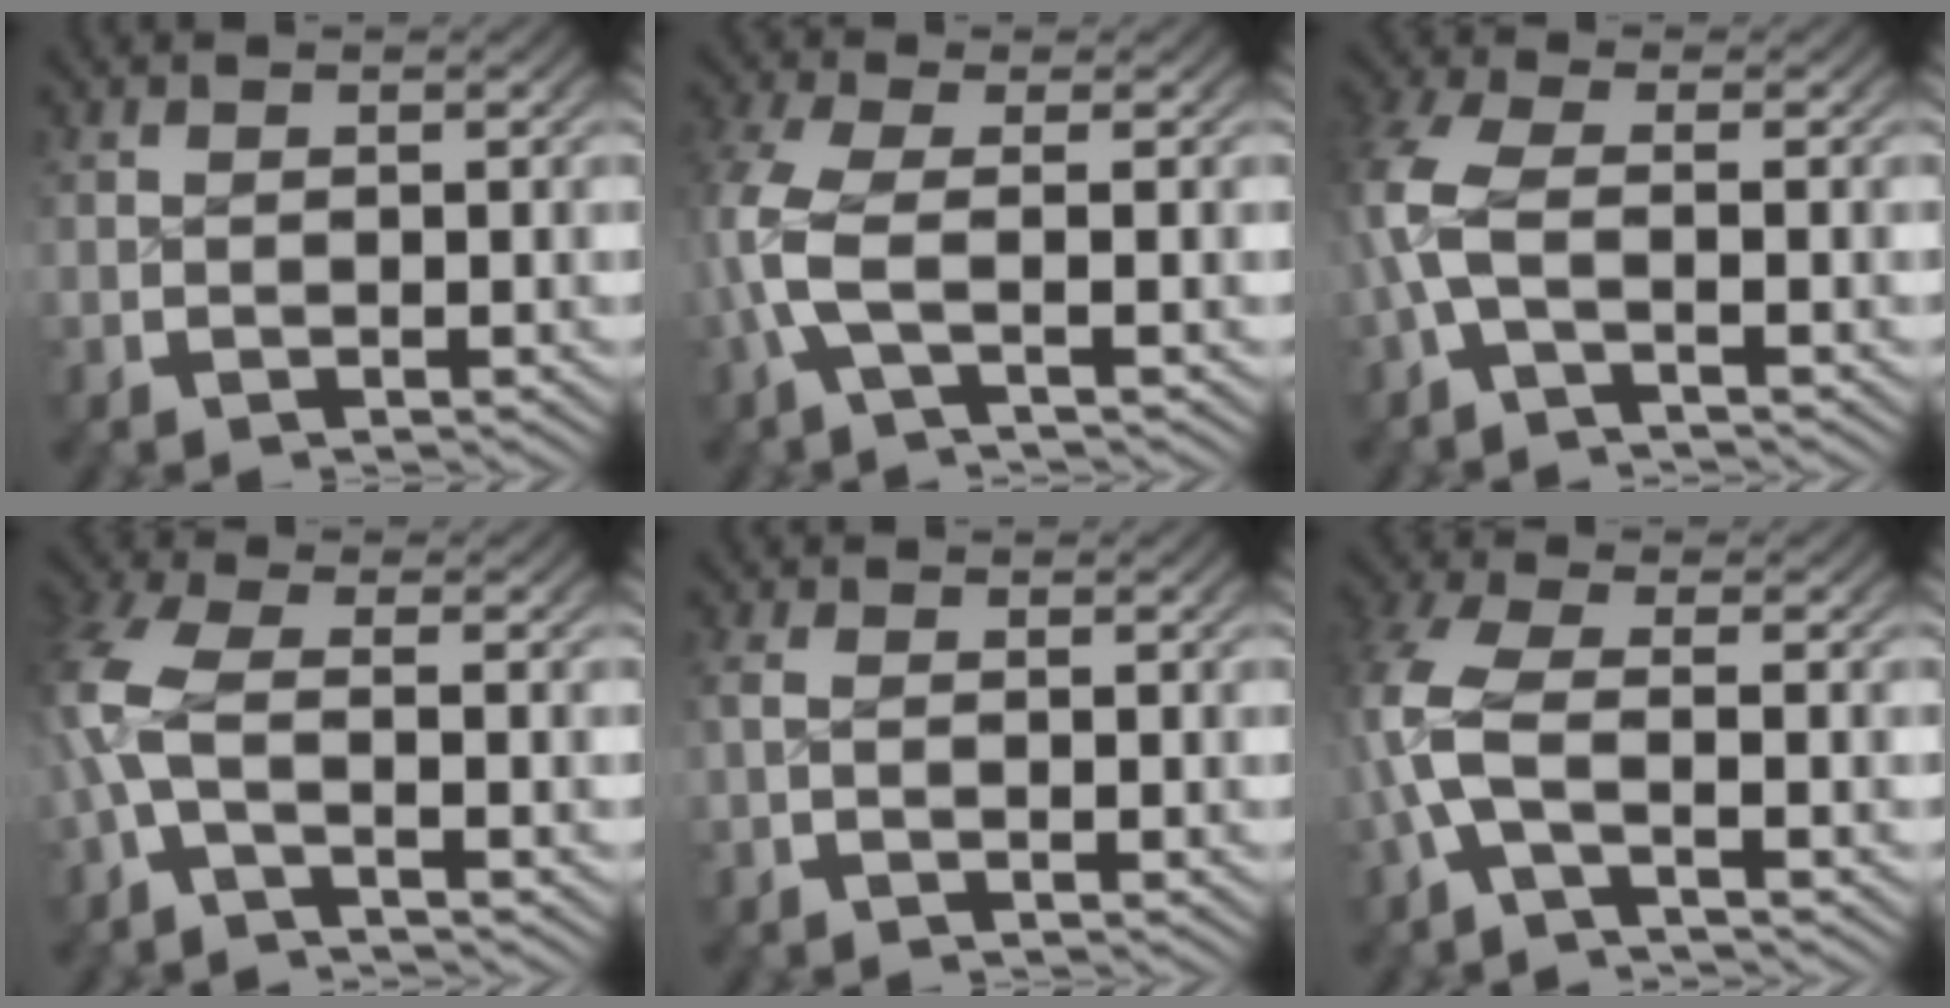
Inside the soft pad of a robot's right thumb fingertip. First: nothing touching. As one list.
[{"total": 5.3, "force": [-0.4, 2.6, 4.6], "torque": [-0.141, -0.016, 0.000]}, {"total": 4.8, "force": [-0.4, 2.7, 4.0], "torque": [-0.121, -0.013, -0.004]}, {"total": 4.9, "force": [-0.5, 2.6, 4.1], "torque": [-0.124, -0.014, -0.005]}, {"total": 1.2, "force": [-0.2, 0.5, 1.1], "torque": [-0.030, -0.002, -0.003]}, {"total": 6.1, "force": [-0.8, 3.5, 4.9], "torque": [-0.145, -0.017, -0.010]}]